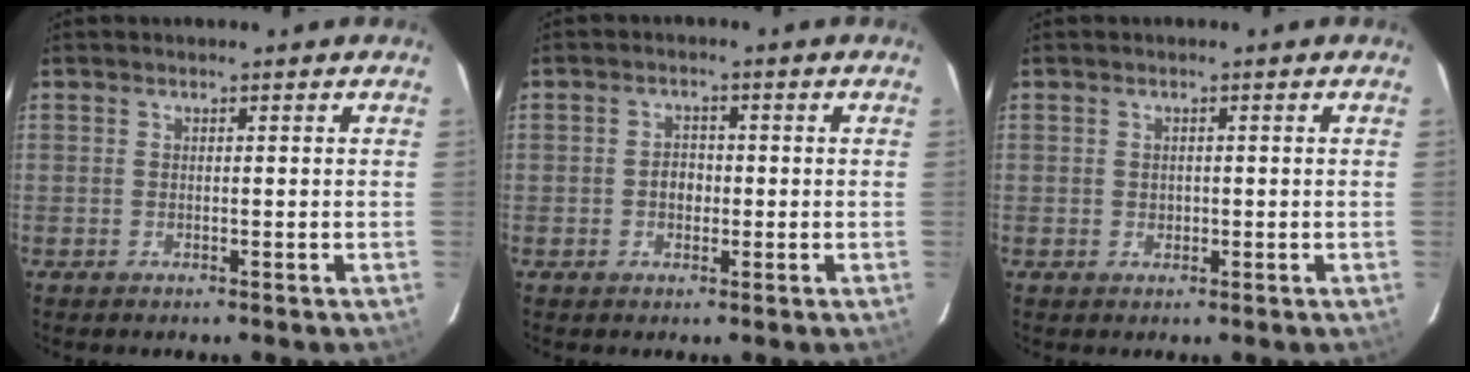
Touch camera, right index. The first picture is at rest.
{"total": 2.6, "force": [-0.5, 2.2, 1.4], "torque": [-0.025, 0.008, -0.009]}
{"total": 1.1, "force": [0.0, 1.0, 0.3], "torque": [-0.001, 0.002, 0.001]}